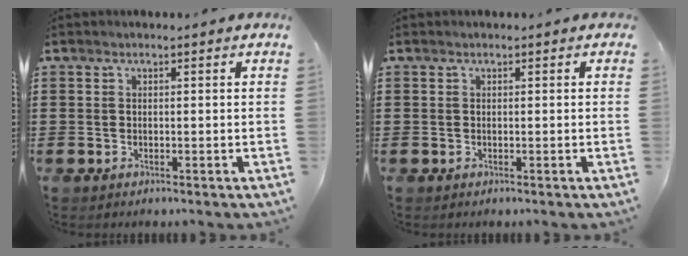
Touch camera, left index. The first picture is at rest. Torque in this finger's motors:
{"motor_torque": [0.19, -0.05, 0.00, 0.02]}